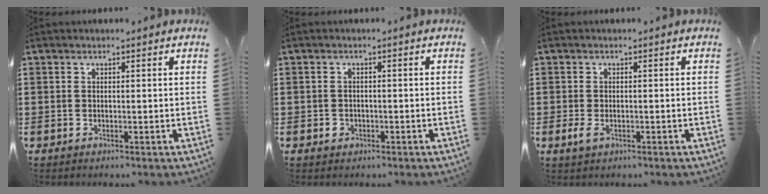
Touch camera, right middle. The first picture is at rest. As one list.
[{"total": 1.2, "force": [-0.4, 1.1, 0.3], "torque": [-0.008, 0.004, -0.010]}, {"total": 1.8, "force": [-0.6, 1.0, 1.3], "torque": [-0.041, -0.006, -0.015]}]